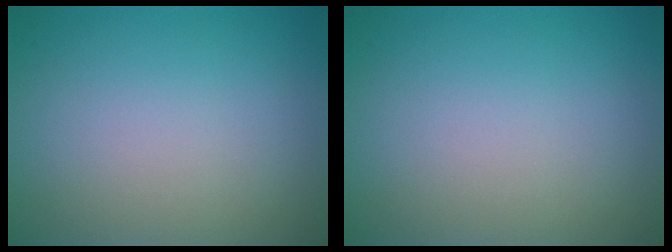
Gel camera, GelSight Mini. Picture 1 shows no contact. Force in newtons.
{"total": 0.0}